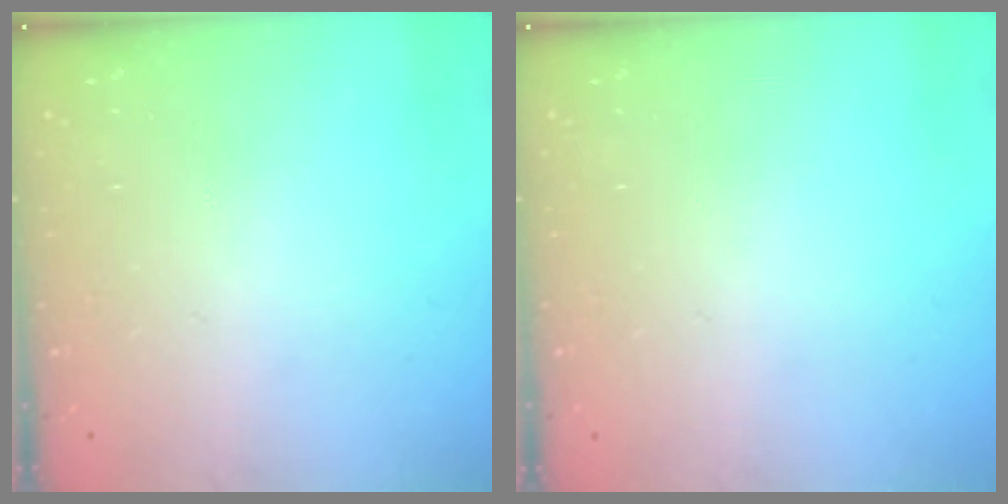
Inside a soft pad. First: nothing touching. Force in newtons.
{"total": 0.0}